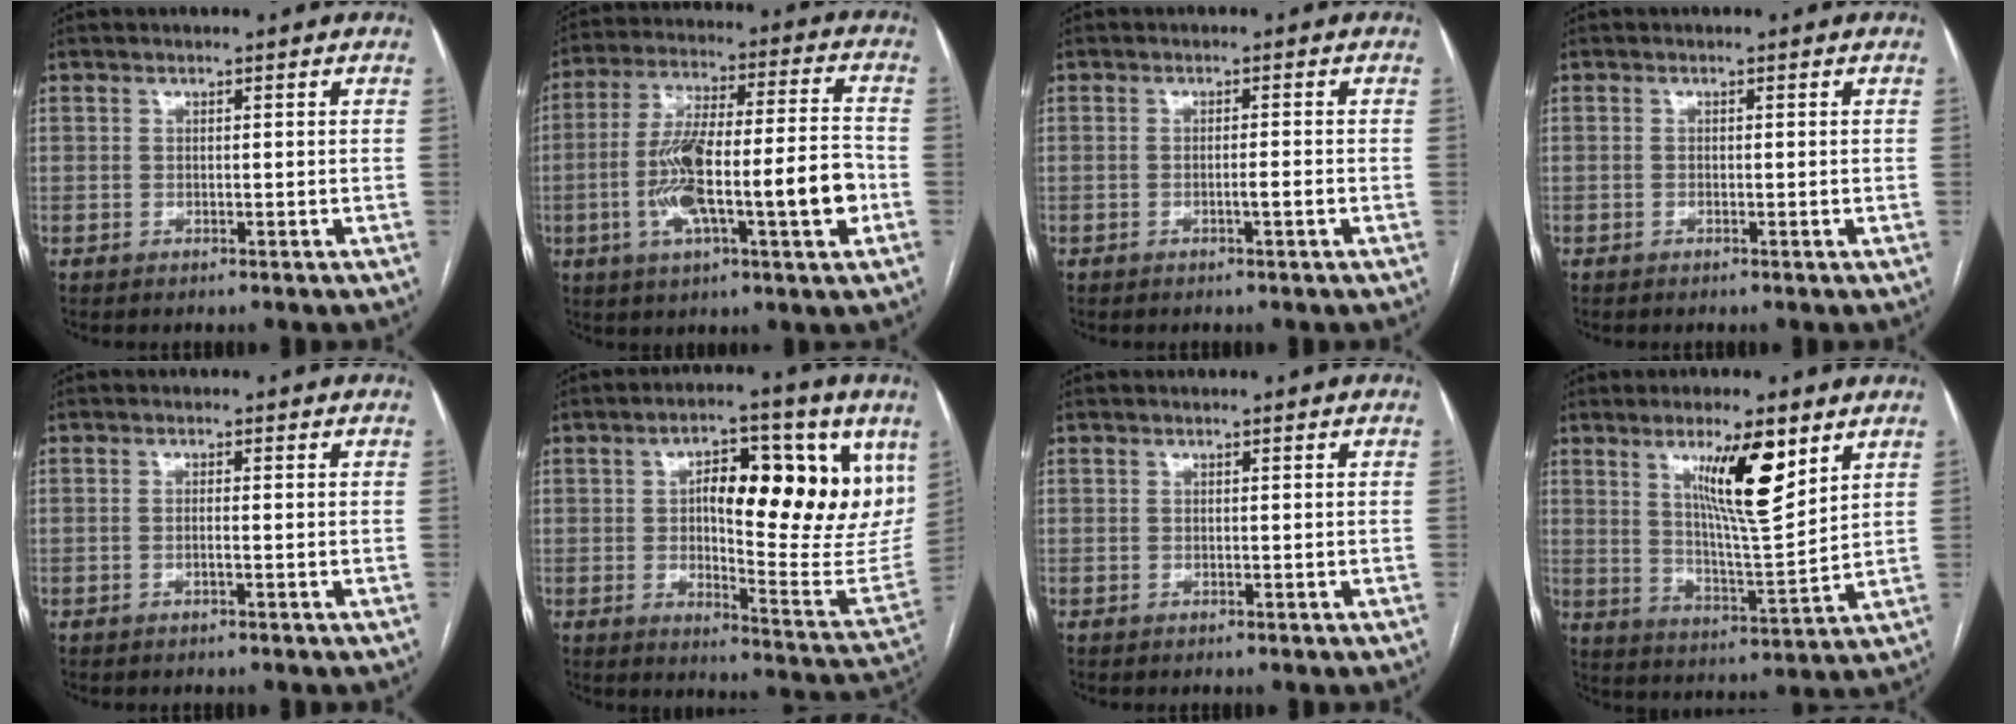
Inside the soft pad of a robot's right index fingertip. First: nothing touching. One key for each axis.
{"total": 17.6, "fx": -4.2, "fy": 2.8, "fz": 16.9, "tx": -0.299, "ty": 0.014, "tz": -0.066}
{"total": 1.7, "fx": -0.7, "fy": -0.1, "fz": 1.5, "tx": -0.025, "ty": 0.000, "tz": -0.011}
{"total": 0.5, "fx": -0.1, "fy": 0.1, "fz": 0.5, "tx": -0.009, "ty": -0.001, "tz": 0.000}
{"total": 1.0, "fx": -0.3, "fy": 0.0, "fz": 0.9, "tx": -0.017, "ty": 0.001, "tz": -0.005}
{"total": 20.6, "fx": 7.2, "fy": 6.5, "fz": 18.2, "tx": -0.243, "ty": 0.013, "tz": 0.108}
{"total": 0.0}
{"total": 11.5, "fx": 6.0, "fy": 1.3, "fz": 9.7, "tx": -0.168, "ty": -0.009, "tz": 0.106}